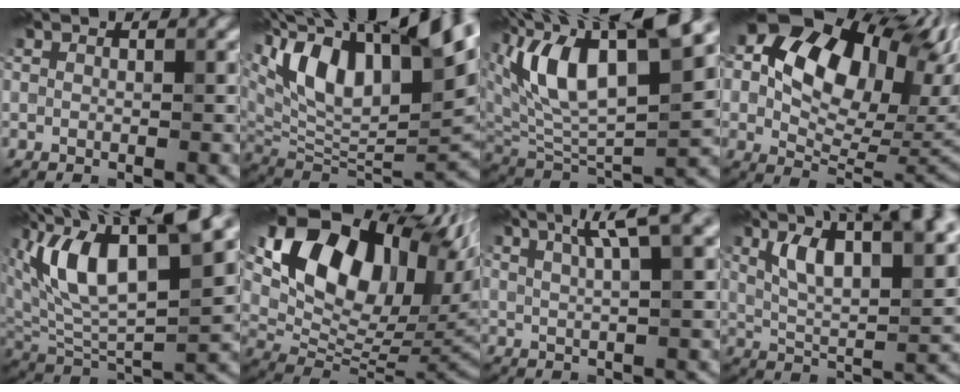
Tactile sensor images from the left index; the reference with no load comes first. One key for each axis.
{"total": 16.2, "fx": 8.0, "fy": 6.3, "fz": 12.6, "tx": -0.245, "ty": 0.052, "tz": 0.143}
{"total": 11.8, "fx": 4.9, "fy": 4.8, "fz": 9.6, "tx": -0.169, "ty": 0.014, "tz": 0.095}
{"total": 13.7, "fx": 3.4, "fy": 9.0, "fz": 9.8, "tx": -0.142, "ty": 0.019, "tz": 0.075}
{"total": 10.8, "fx": 4.0, "fy": 4.4, "fz": 9.1, "tx": -0.162, "ty": 0.011, "tz": 0.080}
{"total": 15.8, "fx": 6.6, "fy": 9.6, "fz": 10.7, "tx": -0.216, "ty": 0.030, "tz": 0.140}
{"total": 3.8, "fx": 1.9, "fy": 0.3, "fz": 3.3, "tx": -0.050, "ty": 0.016, "tz": 0.044}
{"total": 10.3, "fx": 4.8, "fy": 3.8, "fz": 8.3, "tx": -0.129, "ty": 0.017, "tz": 0.079}